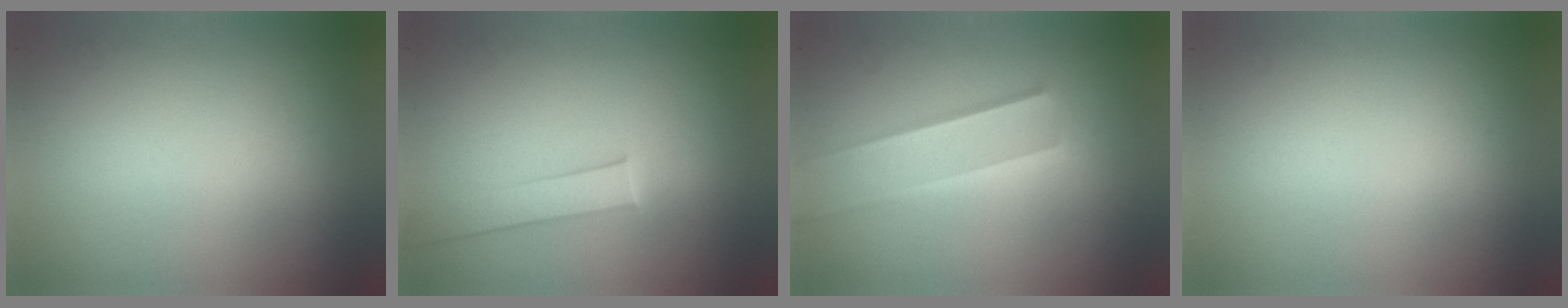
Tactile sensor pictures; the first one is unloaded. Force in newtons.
{"total": 1.9}
{"total": 1.6}
{"total": 0.0}